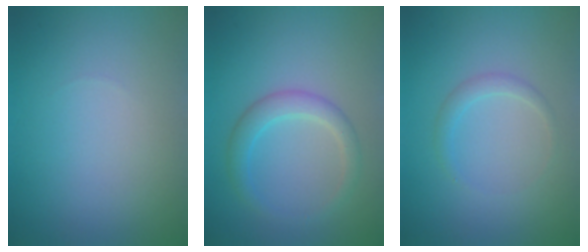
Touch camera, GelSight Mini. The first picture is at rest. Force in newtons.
{"total": 2.6, "press": 2.6, "slide": 0.1}
{"total": 1.3, "press": 1.3, "slide": 0.0}